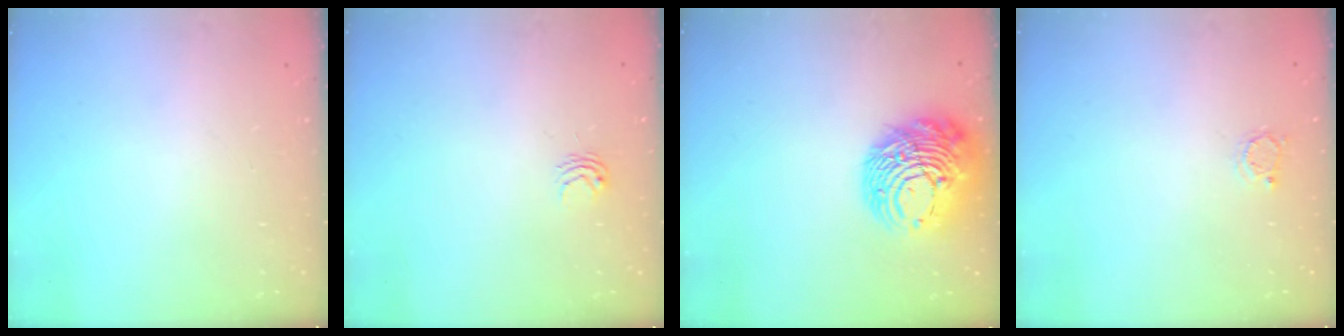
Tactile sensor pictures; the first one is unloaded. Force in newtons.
{"total": 2.9, "press": 2.9, "slide": 0.2}
{"total": 16.9, "press": 16.8, "slide": 1.7}
{"total": 2.2, "press": 2.1, "slide": 0.4}